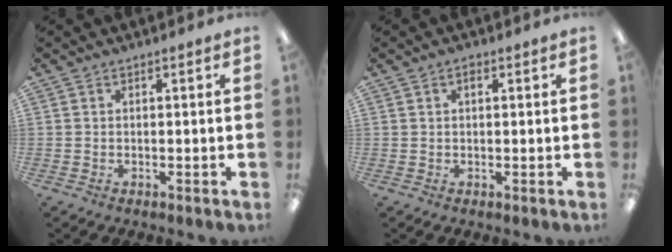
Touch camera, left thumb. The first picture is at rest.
{"total": 1.3, "force": [0.5, 0.7, 0.9], "torque": [-0.012, 0.001, 0.007]}